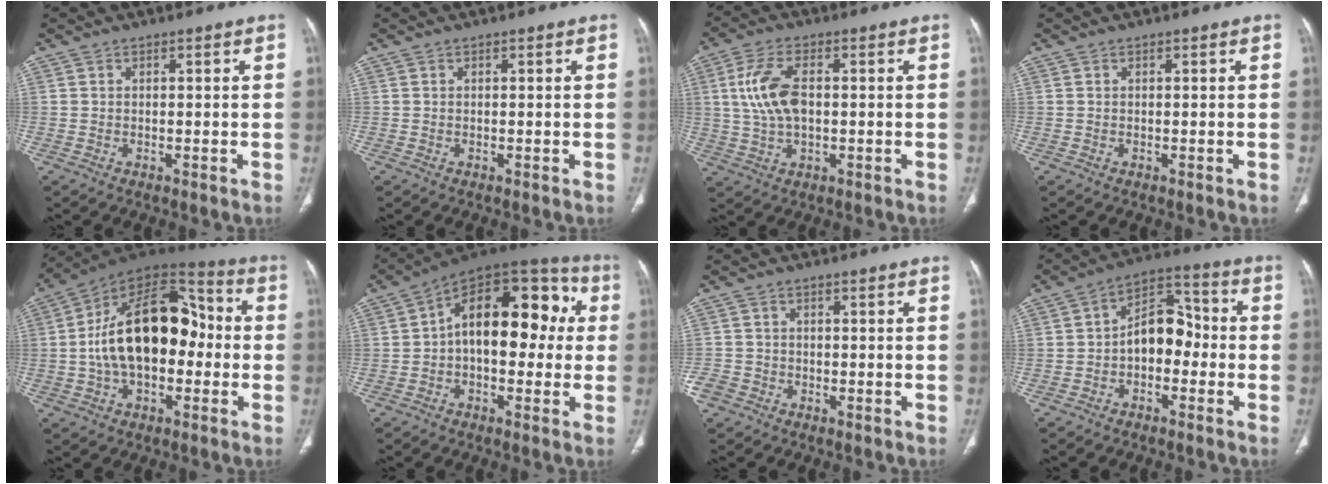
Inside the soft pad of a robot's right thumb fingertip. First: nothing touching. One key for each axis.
{"total": 0.0}
{"total": 9.3, "fx": 1.0, "fy": 4.9, "fz": 7.9, "tx": -0.170, "ty": 0.008, "tz": 0.022}
{"total": 0.0}
{"total": 22.5, "fx": -0.5, "fy": 13.3, "fz": 18.1, "tx": -0.286, "ty": 0.047, "tz": -0.014}
{"total": 19.2, "fx": 1.3, "fy": 11.0, "fz": 15.7, "tx": -0.190, "ty": 0.051, "tz": 0.009}
{"total": 3.8, "fx": -2.0, "fy": 3.1, "fz": 1.0, "tx": -0.017, "ty": 0.016, "tz": -0.040}
{"total": 9.8, "fx": -1.6, "fy": 6.5, "fz": 7.1, "tx": -0.080, "ty": 0.041, "tz": -0.042}